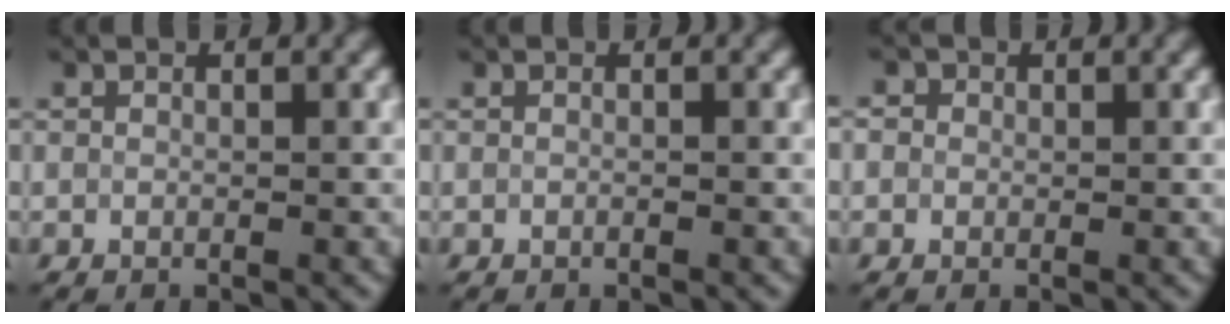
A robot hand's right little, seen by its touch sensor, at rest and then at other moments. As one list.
[{"total": 0.0}, {"total": 1.3, "force": [0.5, 1.1, 0.3], "torque": [0.001, 0.009, -0.006]}]